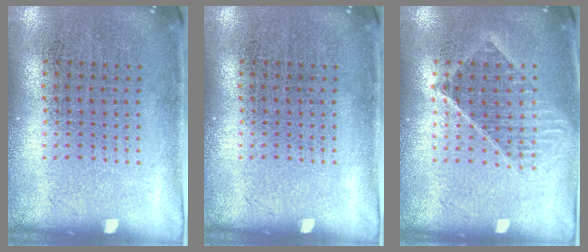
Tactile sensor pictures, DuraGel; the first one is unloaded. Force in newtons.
{"total": 0.0}
{"total": 1.4, "press": 1.2, "slide": 0.7}